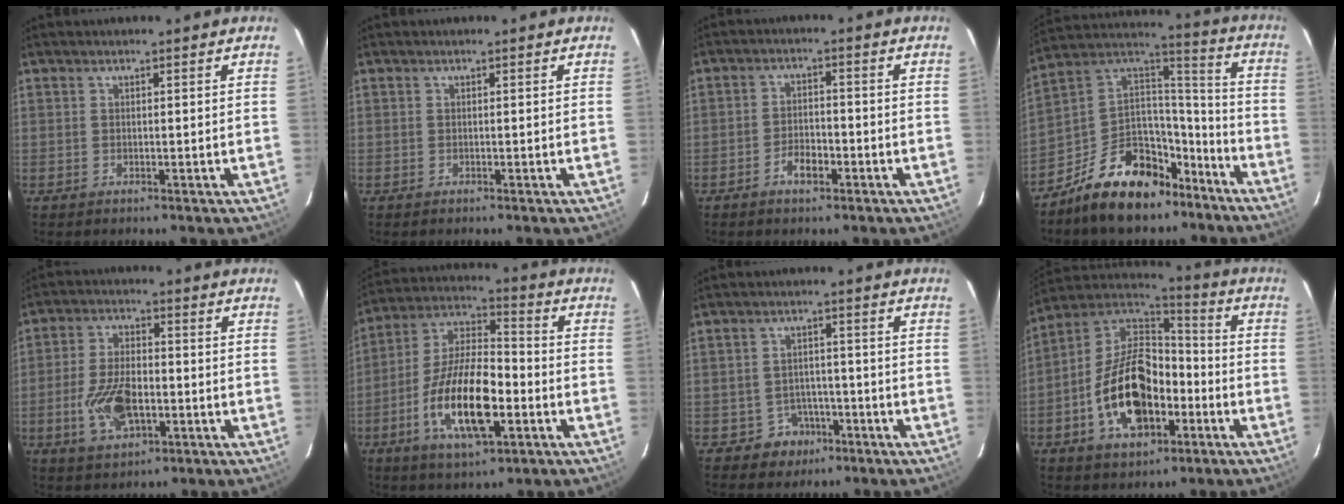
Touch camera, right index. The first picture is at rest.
{"total": 0.0}
{"total": 4.2, "force": [-2.5, 2.0, 2.6], "torque": [-0.058, 0.002, -0.043]}
{"total": 20.5, "force": [-13.2, 11.3, 10.9], "torque": [-0.222, 0.049, -0.205]}
{"total": 10.8, "force": [-3.1, 5.8, 8.5], "torque": [-0.177, -0.002, -0.051]}
{"total": 17.3, "force": [-5.8, 6.4, 15.0], "torque": [-0.303, -0.008, -0.109]}
{"total": 5.5, "force": [-3.1, 4.4, 0.5], "torque": [-0.022, 0.022, -0.038]}
{"total": 18.7, "force": [-6.0, 10.9, 13.9], "torque": [-0.277, 0.017, -0.098]}